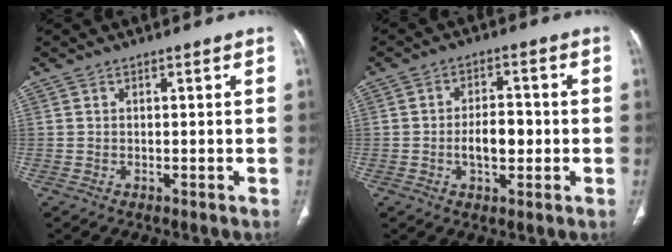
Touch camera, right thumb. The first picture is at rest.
{"total": 6.6, "force": [-1.0, 3.7, 5.4], "torque": [-0.080, 0.013, -0.017]}